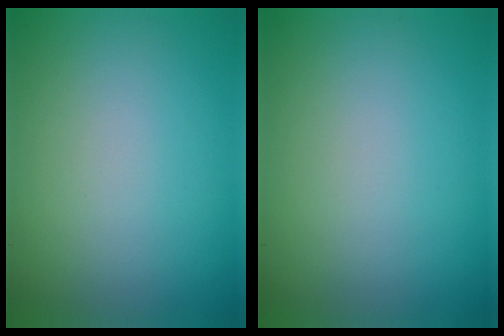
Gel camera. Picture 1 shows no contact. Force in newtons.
{"total": 0.0}